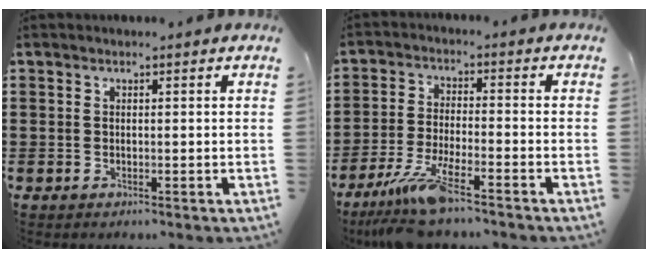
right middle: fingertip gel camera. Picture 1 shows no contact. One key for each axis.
{"total": 8.0, "fx": -6.2, "fy": 0.8, "fz": 5.0, "tx": -0.115, "ty": -0.020, "tz": -0.119}